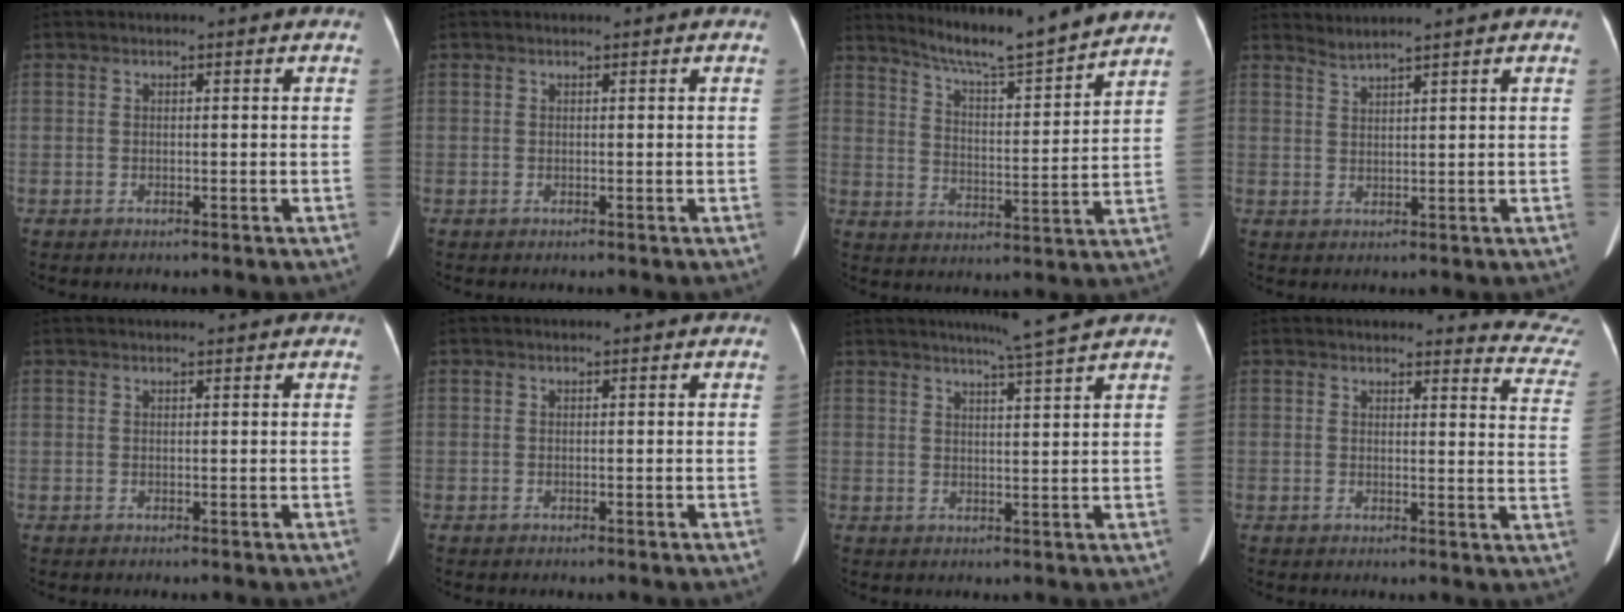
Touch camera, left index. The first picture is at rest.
{"total": 0.8, "force": [0.8, 0.1, 0.1], "torque": [-0.008, 0.012, 0.010]}
{"total": 13.0, "force": [12.2, -1.4, 4.5], "torque": [-0.082, -0.015, 0.184]}
{"total": 2.9, "force": [2.7, -1.0, 0.6], "torque": [-0.017, 0.006, 0.051]}
{"total": 2.5, "force": [2.4, 0.0, 0.8], "torque": [-0.009, 0.018, 0.033]}
{"total": 0.0}
{"total": 6.3, "force": [5.4, -1.6, 2.8], "torque": [-0.046, -0.007, 0.075]}
{"total": 10.9, "force": [10.9, 0.8, 0.4], "torque": [0.028, -0.081, 0.082]}